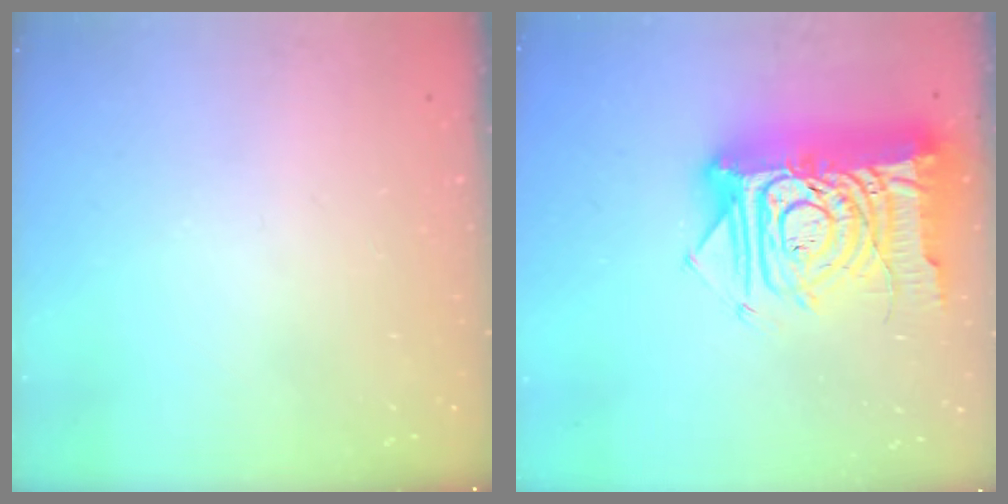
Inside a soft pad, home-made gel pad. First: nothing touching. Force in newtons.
{"total": 24.5, "press": 24.3, "slide": 2.7}